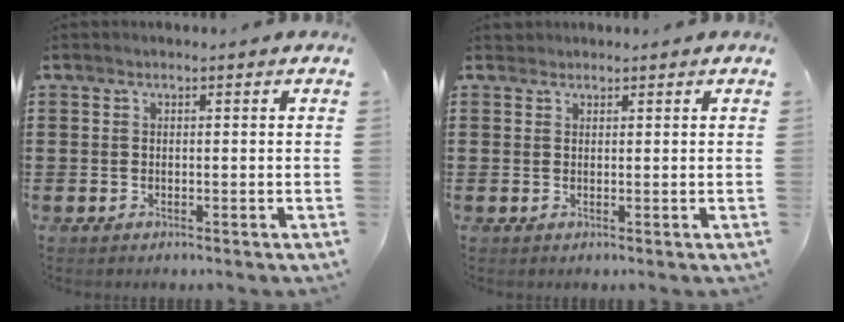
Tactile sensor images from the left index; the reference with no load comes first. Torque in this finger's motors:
{"motor_torque": [0.19, -0.11, 0.00, 0.01]}